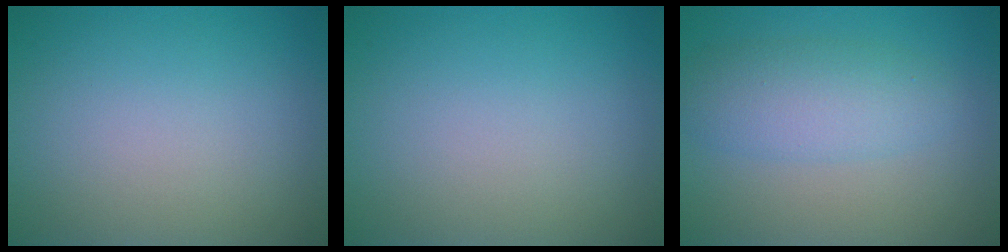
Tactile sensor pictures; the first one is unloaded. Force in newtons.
{"total": 0.0}
{"total": 4.0, "press": 4.0, "slide": 0.3}